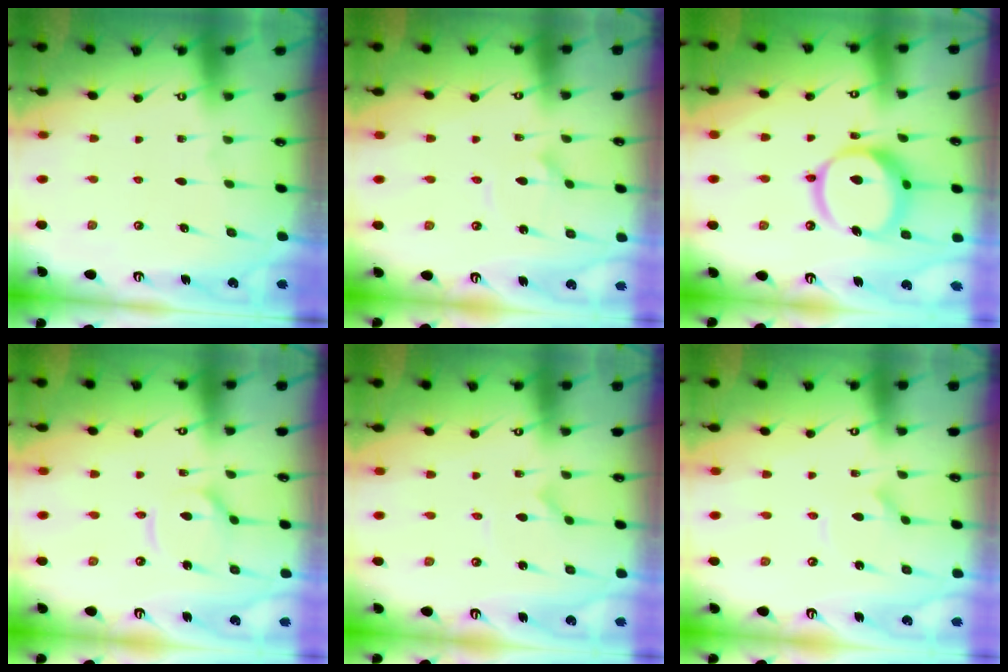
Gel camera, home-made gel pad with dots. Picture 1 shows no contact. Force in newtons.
{"total": 2.1, "press": 2.1, "slide": 0.1}
{"total": 15.6, "press": 15.5, "slide": 2.0}
{"total": 7.2, "press": 7.2, "slide": 0.8}
{"total": 0.0}
{"total": 2.9, "press": 2.9, "slide": 0.2}